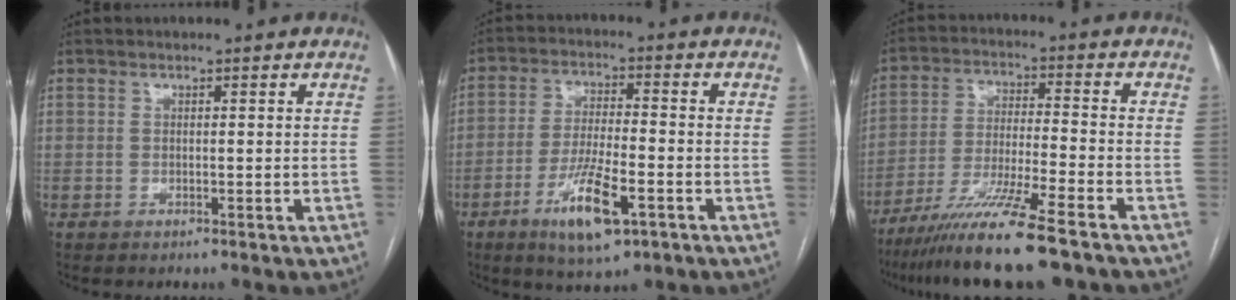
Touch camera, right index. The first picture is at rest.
{"total": 10.1, "force": [-4.9, 2.1, 8.6], "torque": [-0.165, -0.015, -0.081]}
{"total": 13.1, "force": [-9.9, -0.7, 8.6], "torque": [-0.155, -0.036, -0.170]}